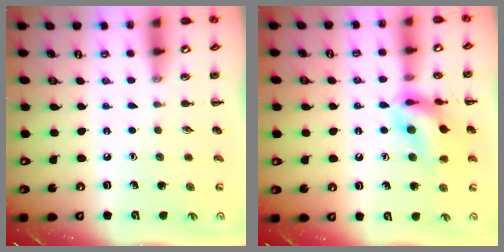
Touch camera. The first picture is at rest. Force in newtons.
{"total": 13.1, "press": 13.0, "slide": 1.8}